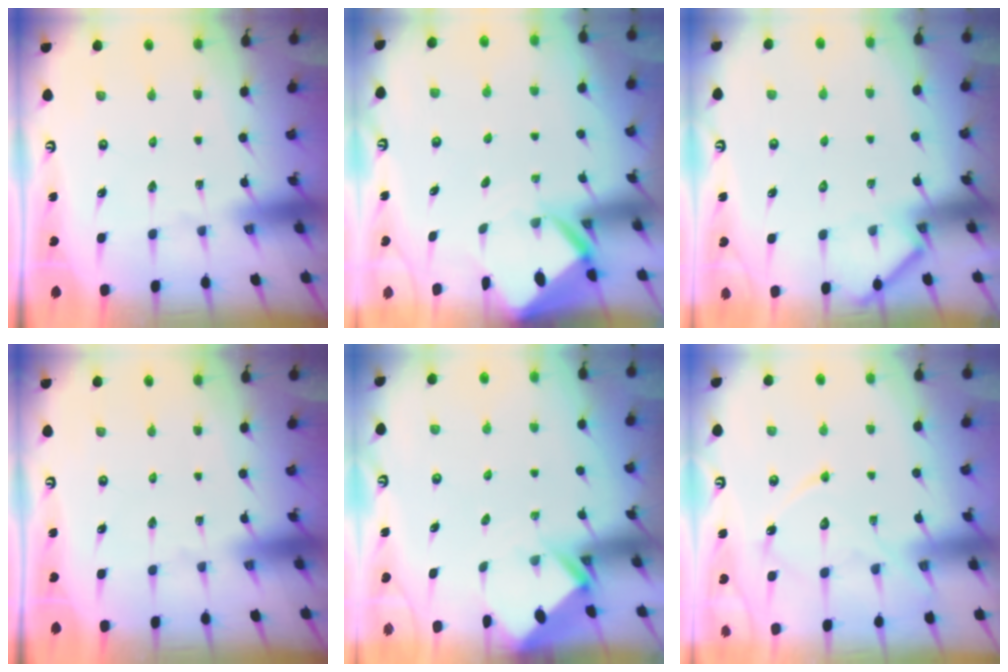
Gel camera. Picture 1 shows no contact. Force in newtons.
{"total": 3.9, "press": 3.9, "slide": 0.3}
{"total": 2.8, "press": 2.8, "slide": 0.4}
{"total": 0.0}
{"total": 2.7, "press": 2.7, "slide": 0.2}
{"total": 13.0, "press": 12.9, "slide": 0.9}